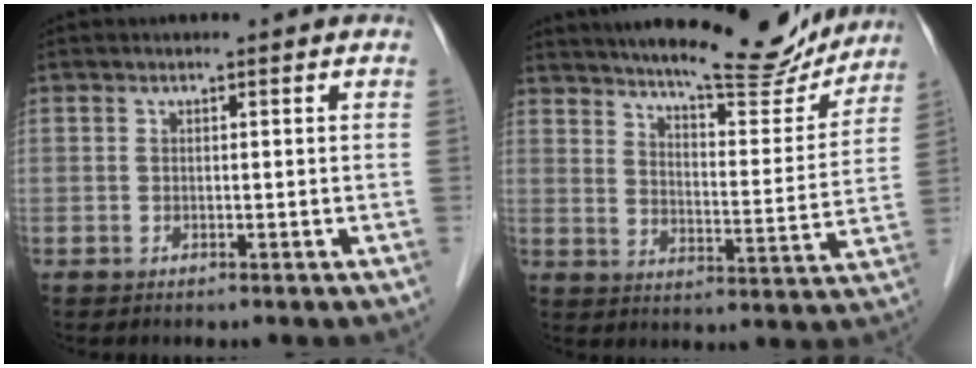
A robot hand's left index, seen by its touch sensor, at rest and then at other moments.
{"total": 20.2, "force": [18.1, 3.5, 8.2], "torque": [-0.119, -0.018, 0.240]}